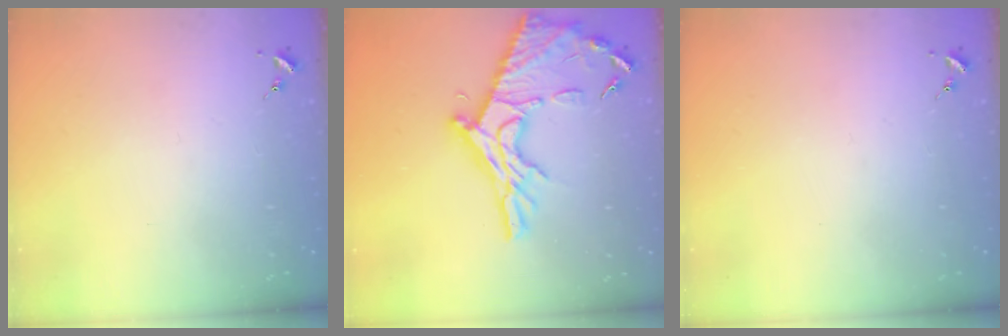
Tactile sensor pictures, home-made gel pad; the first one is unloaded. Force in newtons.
{"total": 20.1, "press": 20.1, "slide": 1.5}
{"total": 0.0}